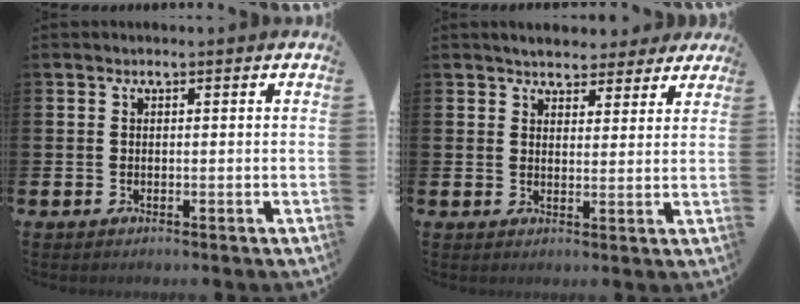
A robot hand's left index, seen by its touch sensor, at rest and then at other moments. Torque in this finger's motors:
{"motor_torque": [0.17, -0.43, 0.70, 0.09]}